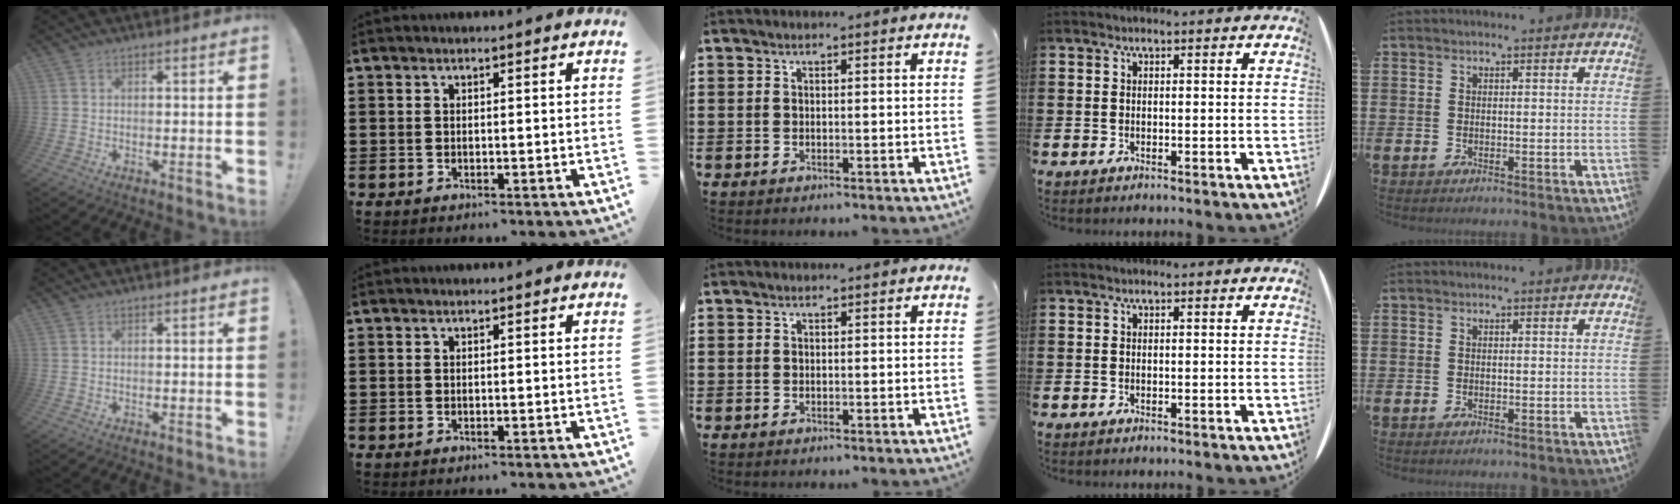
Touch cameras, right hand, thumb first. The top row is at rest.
{}